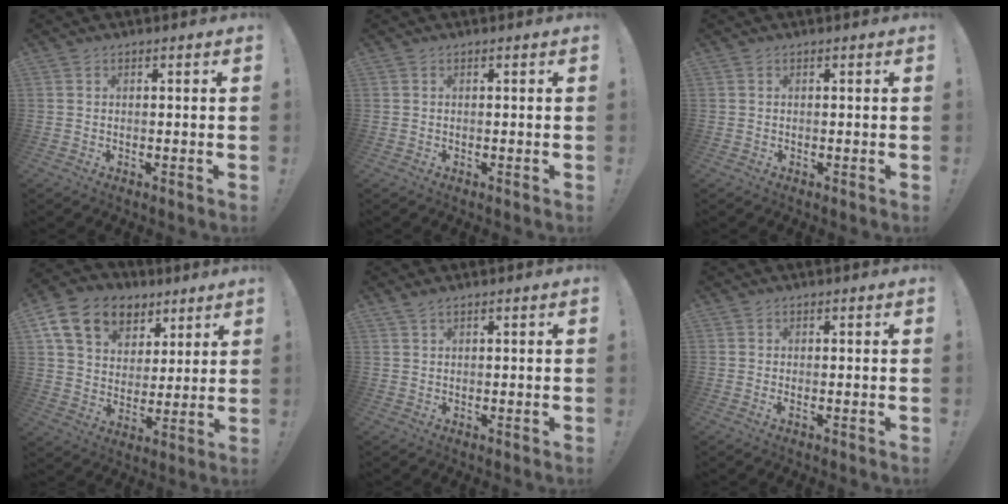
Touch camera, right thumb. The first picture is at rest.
{"total": 0.0}
{"total": 0.0}
{"total": 16.8, "force": [8.8, 11.9, 7.9], "torque": [-0.120, -0.041, 0.170]}
{"total": 1.4, "force": [1.1, 0.3, 0.7], "torque": [-0.016, 0.000, 0.022]}
{"total": 0.8, "force": [0.1, -0.1, 0.8], "torque": [-0.008, -0.004, 0.000]}